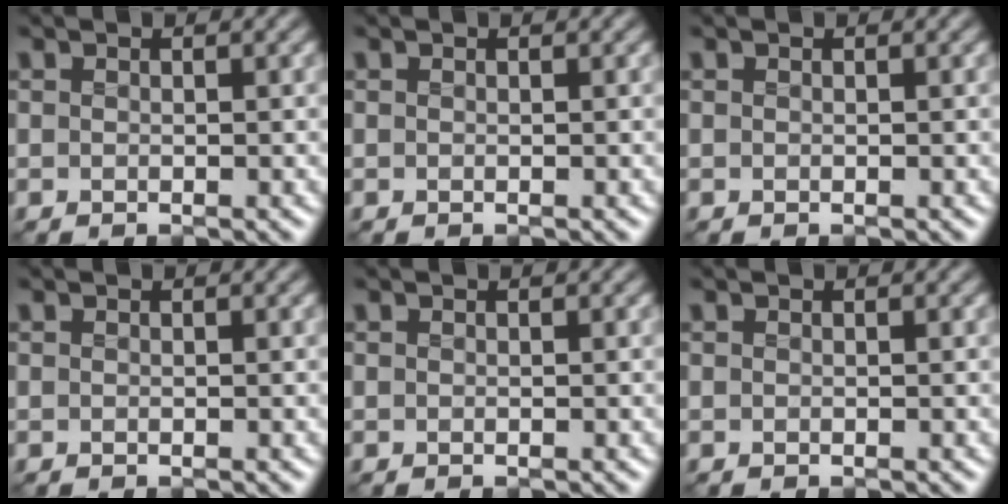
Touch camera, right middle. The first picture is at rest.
{"total": 0.0}
{"total": 0.0}
{"total": 0.0}
{"total": 0.0}
{"total": 0.0}